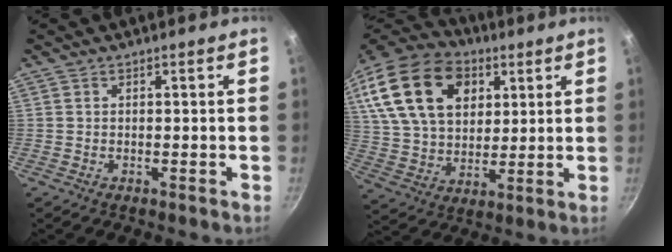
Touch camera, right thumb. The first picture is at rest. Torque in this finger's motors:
{"motor_torque": [-1.28, 3.22, 1.83, 0.34, 0.57]}